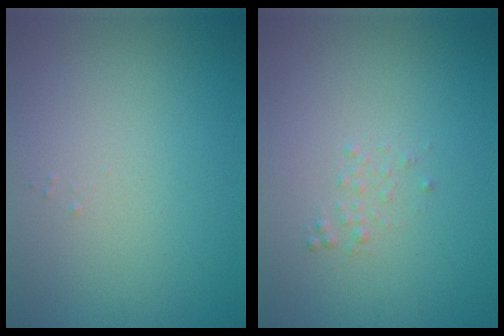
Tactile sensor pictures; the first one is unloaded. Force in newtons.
{"total": 0.7, "press": 0.7, "slide": 0.1}